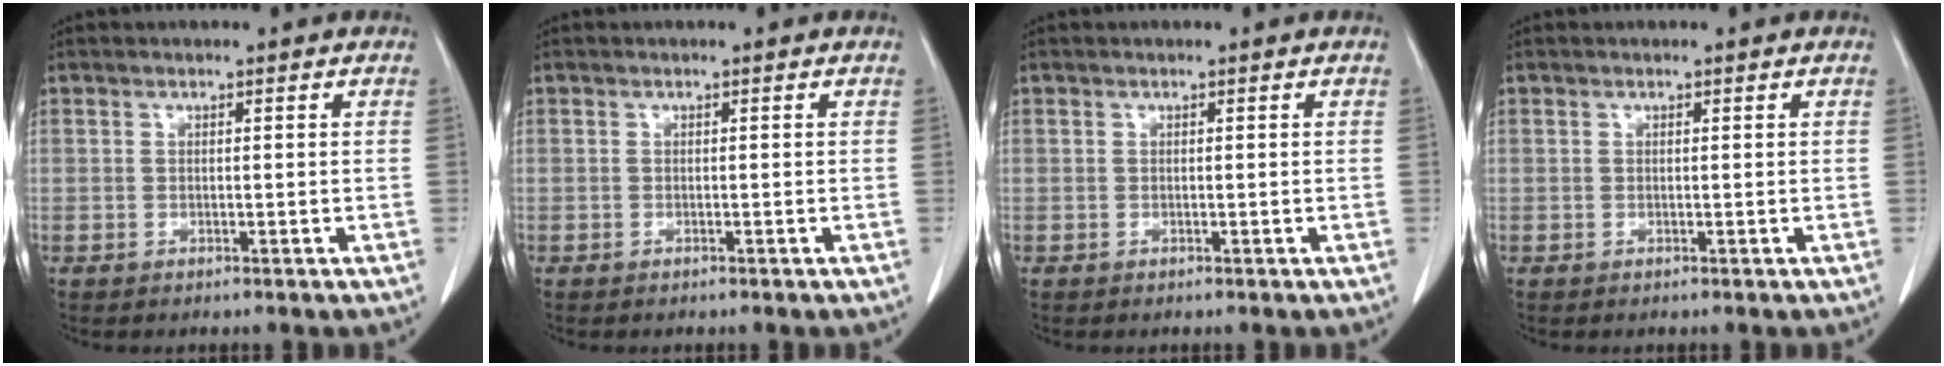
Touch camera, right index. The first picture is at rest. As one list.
[{"total": 0.0}, {"total": 0.0}, {"total": 0.0}]